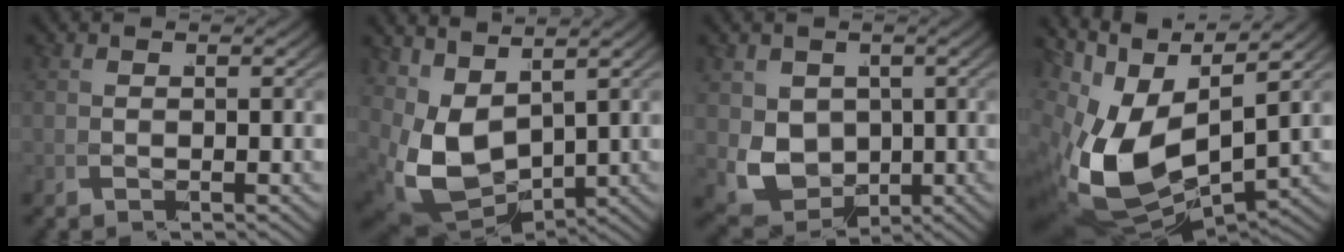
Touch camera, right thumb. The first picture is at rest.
{"total": 9.8, "force": [0.1, 7.0, 6.8], "torque": [-0.176, -0.061, 0.038]}
{"total": 7.3, "force": [-0.2, 5.9, 4.4], "torque": [-0.109, -0.055, 0.027]}
{"total": 13.0, "force": [0.1, 7.9, 10.3], "torque": [-0.234, -0.053, 0.033]}